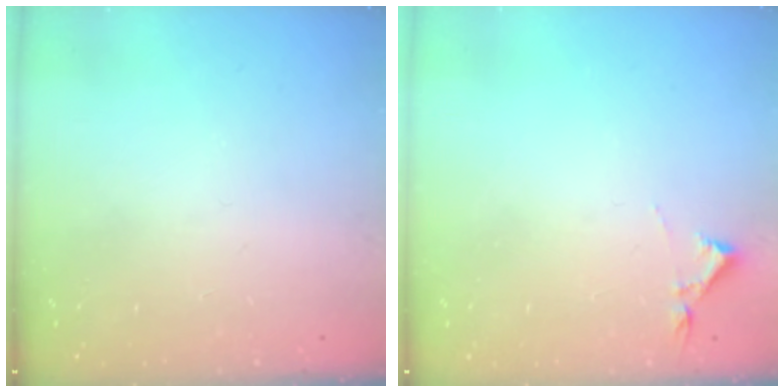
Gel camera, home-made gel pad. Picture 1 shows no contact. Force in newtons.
{"total": 2.9, "press": 2.9, "slide": 0.5}